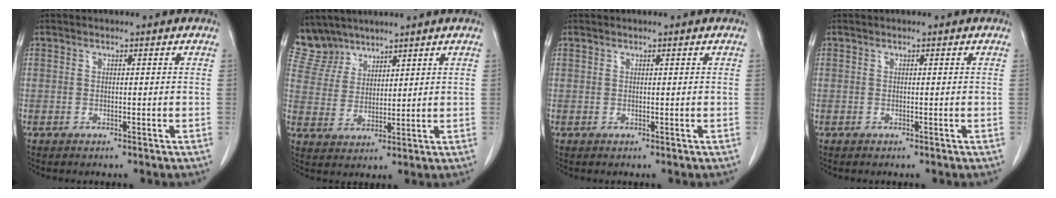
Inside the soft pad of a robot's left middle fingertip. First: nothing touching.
{"total": 5.8, "force": [5.3, 2.4, -0.3], "torque": [0.001, 0.004, 0.120]}
{"total": 0.0}
{"total": 0.0}